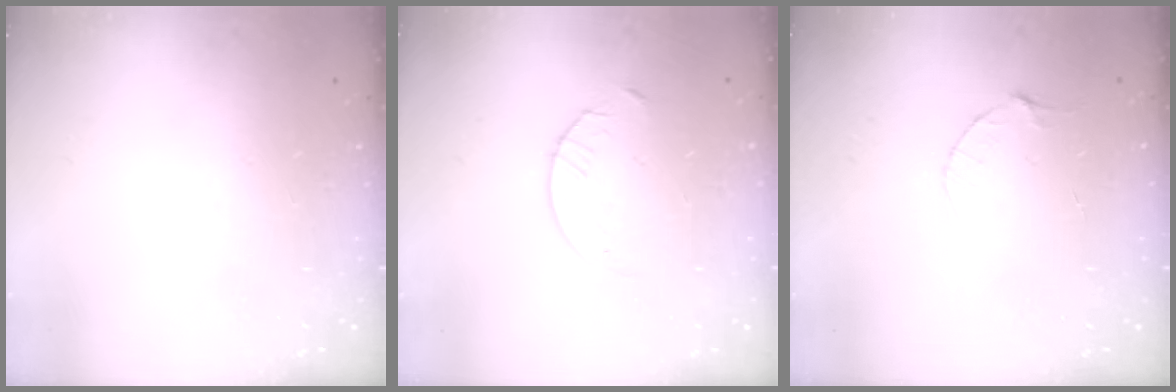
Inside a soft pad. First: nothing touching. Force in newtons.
{"total": 4.1, "press": 4.1, "slide": 0.4}
{"total": 3.1, "press": 3.0, "slide": 0.4}